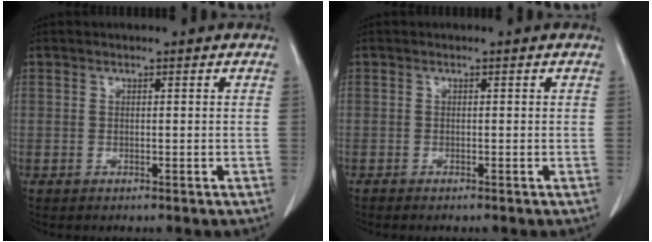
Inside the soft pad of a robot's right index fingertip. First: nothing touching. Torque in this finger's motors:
{"motor_torque": [-0.06, 0.00, -0.08, 0.02]}